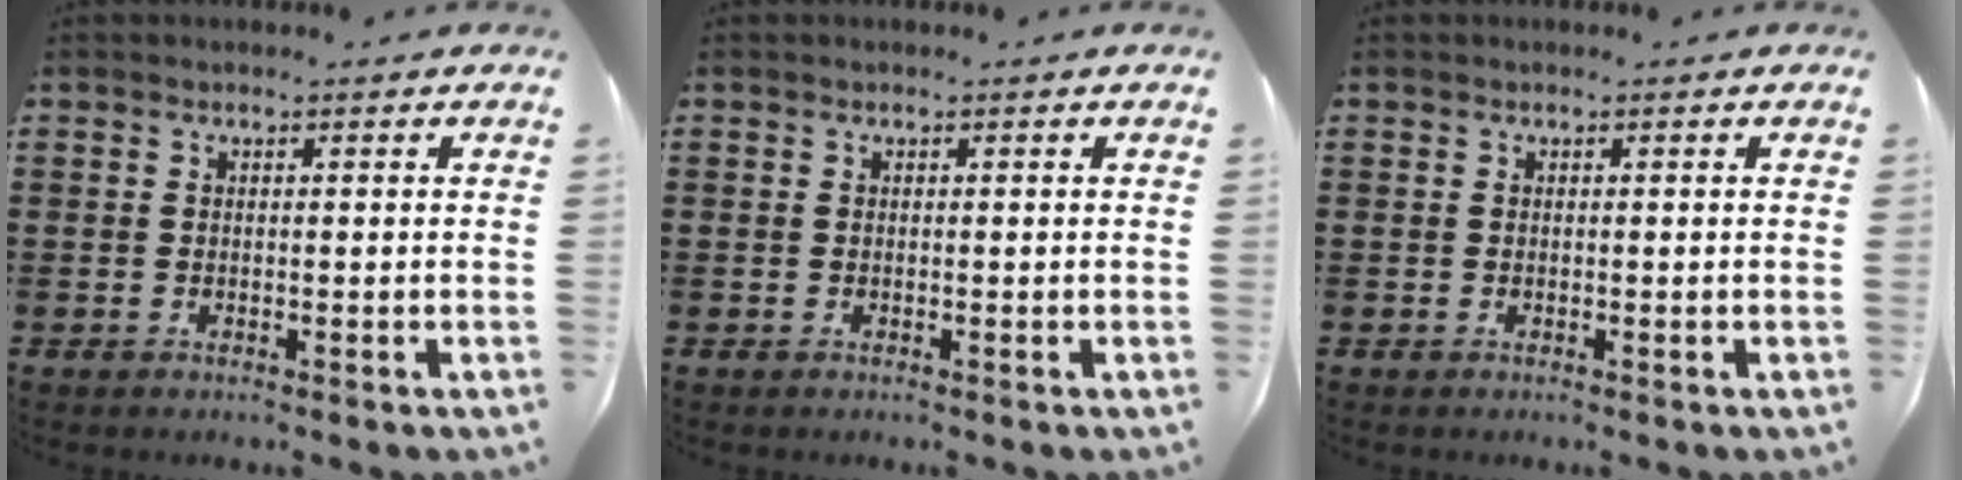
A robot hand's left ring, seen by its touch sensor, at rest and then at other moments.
{"total": 0.0}
{"total": 0.0}